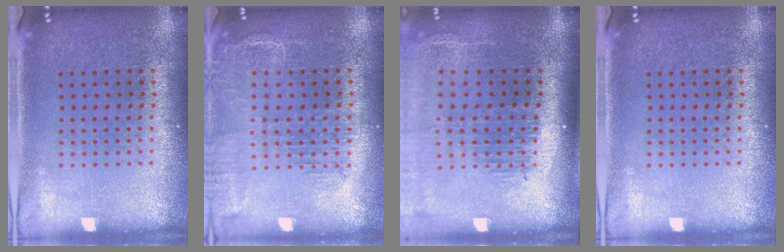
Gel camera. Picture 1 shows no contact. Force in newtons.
{"total": 1.6, "press": 1.5, "slide": 0.7}
{"total": 2.3, "press": 1.8, "slide": 1.3}
{"total": 0.0}